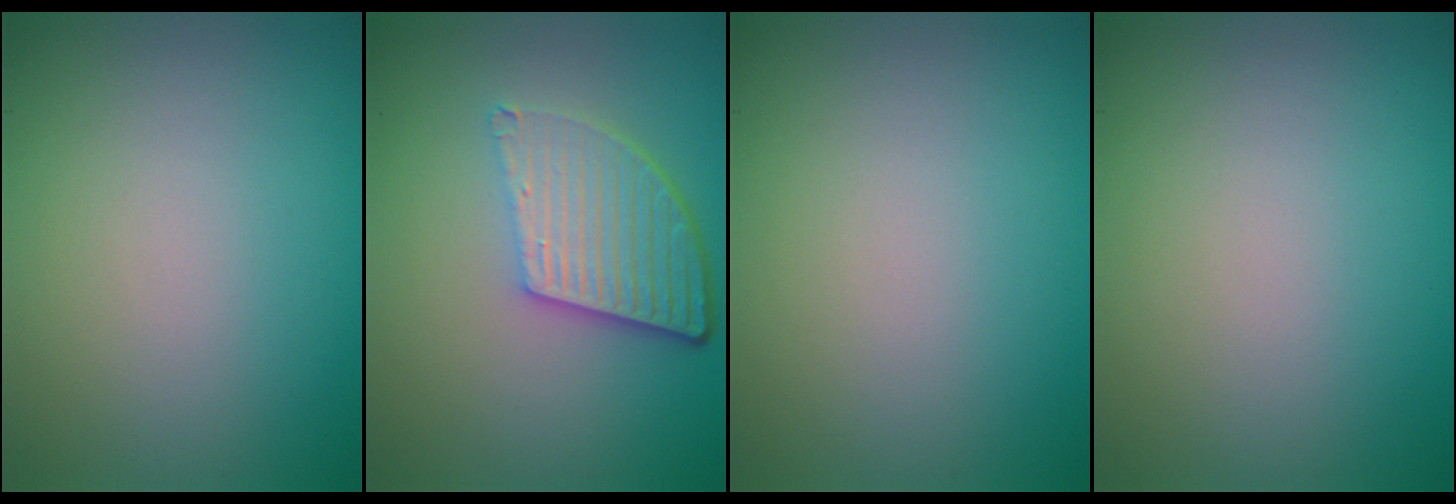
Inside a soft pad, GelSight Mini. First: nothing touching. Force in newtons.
{"total": 5.5, "press": 4.0, "slide": 3.9}
{"total": 0.0}
{"total": 0.0}